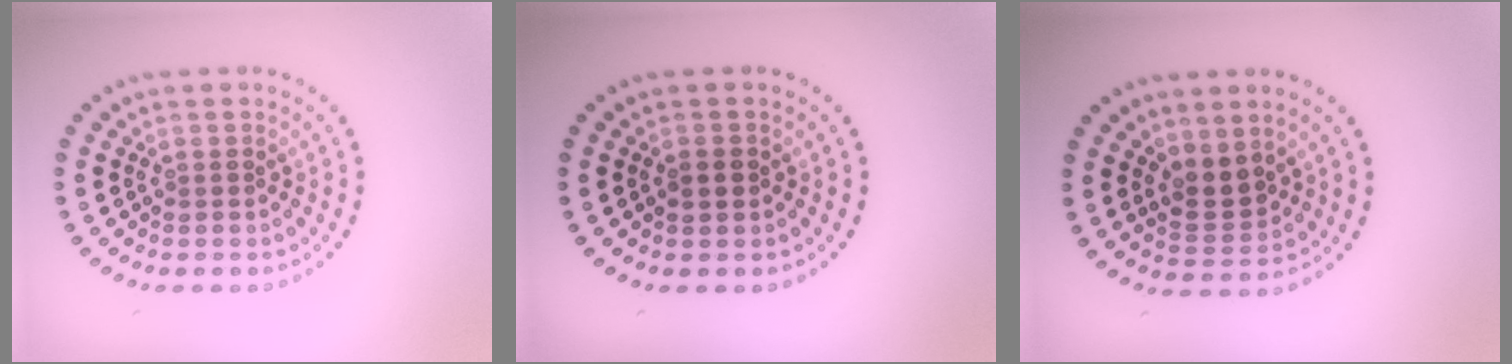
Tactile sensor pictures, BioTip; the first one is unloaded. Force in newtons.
{"total": 1.1, "press": 1.1, "slide": 0.1}
{"total": 2.5, "press": 2.2, "slide": 1.1}